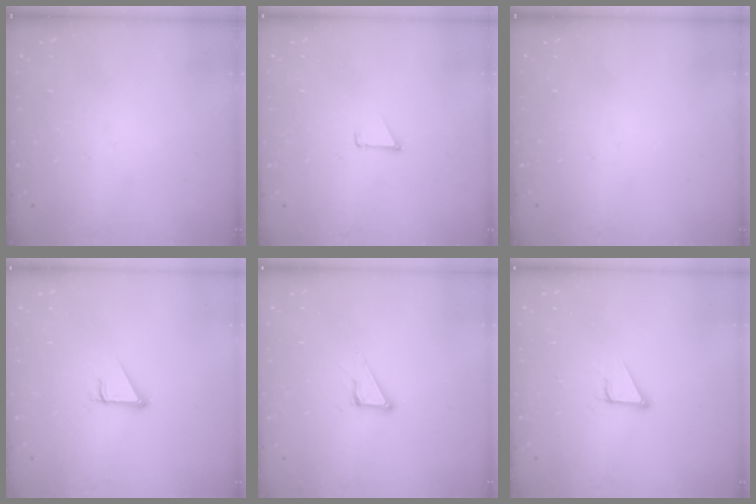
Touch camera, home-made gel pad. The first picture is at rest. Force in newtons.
{"total": 0.9, "press": 0.8, "slide": 0.1}
{"total": 0.0}
{"total": 2.9, "press": 2.8, "slide": 0.2}
{"total": 5.0, "press": 5.0, "slide": 0.1}
{"total": 2.8, "press": 2.8, "slide": 0.2}